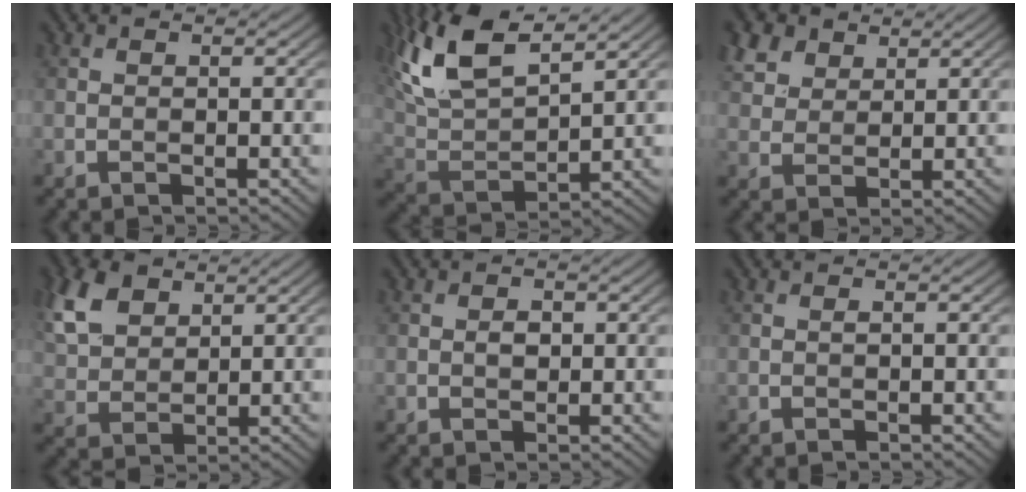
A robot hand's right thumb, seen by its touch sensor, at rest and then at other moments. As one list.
[{"total": 13.0, "force": [8.3, 4.5, 8.9], "torque": [-0.217, 0.022, 0.156]}, {"total": 5.7, "force": [3.6, 3.6, 2.5], "torque": [-0.077, 0.008, 0.074]}, {"total": 7.7, "force": [4.2, 4.8, 4.4], "torque": [-0.127, 0.009, 0.086]}, {"total": 1.4, "force": [0.1, 1.0, 1.0], "torque": [-0.018, 0.000, -0.001]}, {"total": 0.0}]